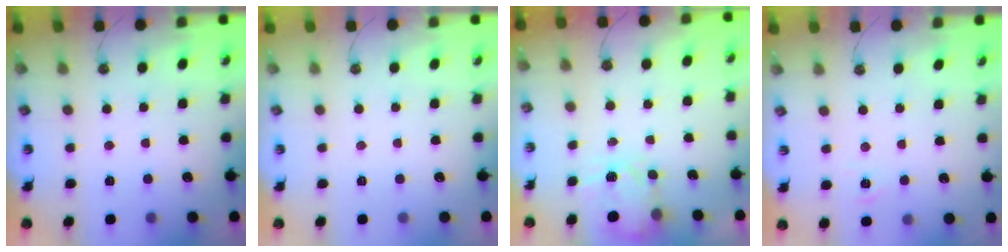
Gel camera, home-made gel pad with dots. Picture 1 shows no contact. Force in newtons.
{"total": 0.0}
{"total": 4.0, "press": 3.9, "slide": 0.7}
{"total": 5.1, "press": 5.1, "slide": 0.5}